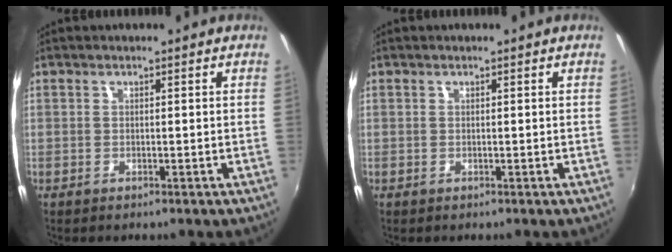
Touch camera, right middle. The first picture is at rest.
{"total": 0.0}